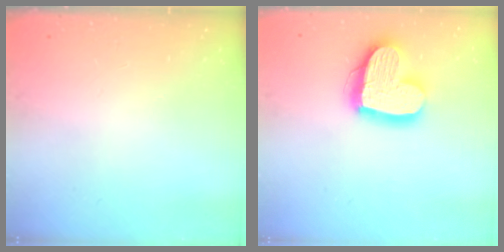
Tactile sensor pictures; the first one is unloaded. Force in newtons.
{"total": 17.6, "press": 17.5, "slide": 1.9}